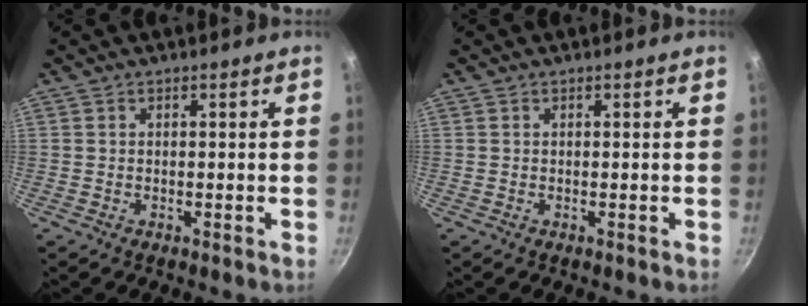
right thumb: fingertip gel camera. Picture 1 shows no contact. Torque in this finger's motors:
{"motor_torque": [-0.30, 0.12, 0.00, 0.00, 0.00]}